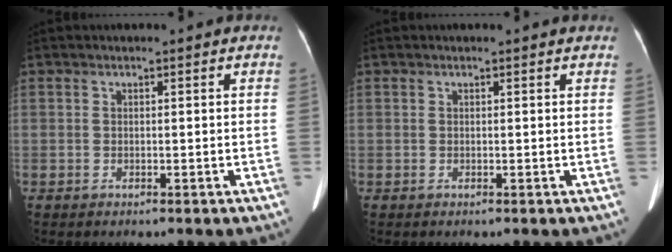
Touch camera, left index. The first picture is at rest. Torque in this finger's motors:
{"motor_torque": [-0.65, 0.16, -0.94, -0.07]}